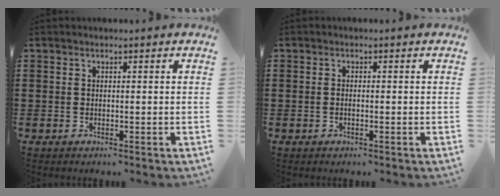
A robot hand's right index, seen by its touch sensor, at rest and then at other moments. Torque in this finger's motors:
{"motor_torque": [0.27, 1.87, -0.05, -0.01]}